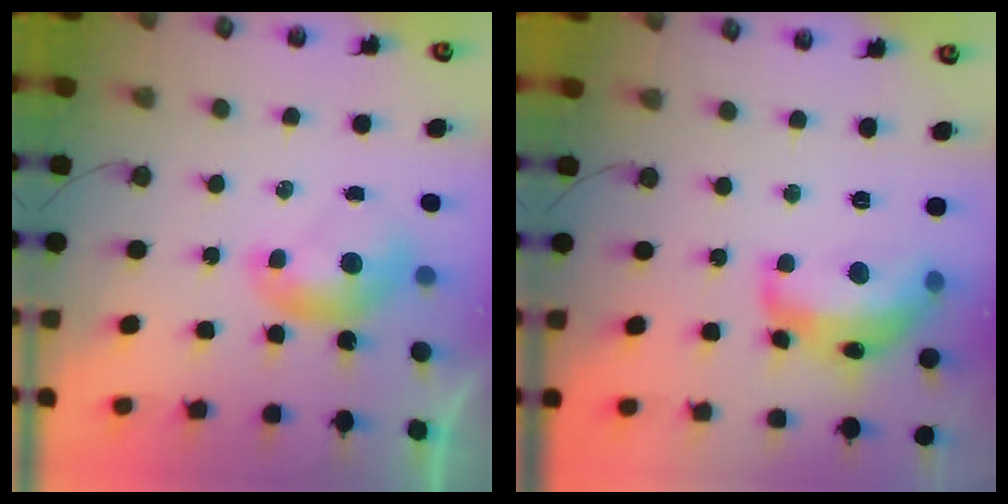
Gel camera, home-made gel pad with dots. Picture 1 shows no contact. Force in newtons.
{"total": 9.8, "press": 9.8, "slide": 1.0}